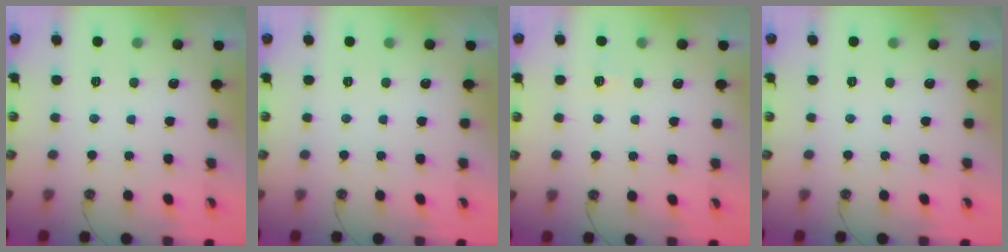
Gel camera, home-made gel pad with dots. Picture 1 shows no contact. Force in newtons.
{"total": 0.0}
{"total": 2.7, "press": 2.7, "slide": 0.3}
{"total": 0.0}